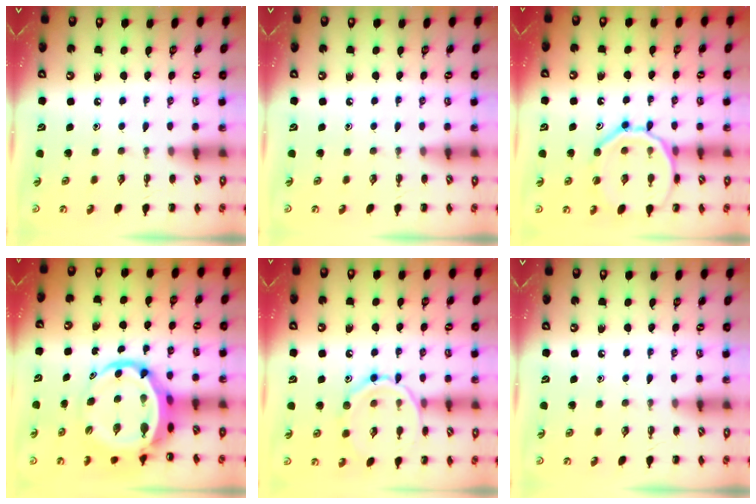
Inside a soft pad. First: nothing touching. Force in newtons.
{"total": 0.0}
{"total": 16.1, "press": 16.0, "slide": 1.4}
{"total": 9.5, "press": 9.0, "slide": 3.1}
{"total": 12.6, "press": 12.6, "slide": 0.6}
{"total": 0.0}